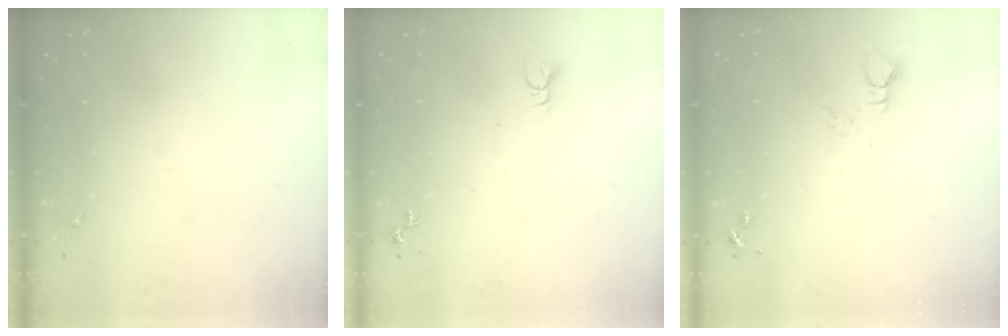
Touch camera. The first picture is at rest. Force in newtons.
{"total": 2.2, "press": 2.2, "slide": 0.1}
{"total": 3.4, "press": 3.4, "slide": 0.2}